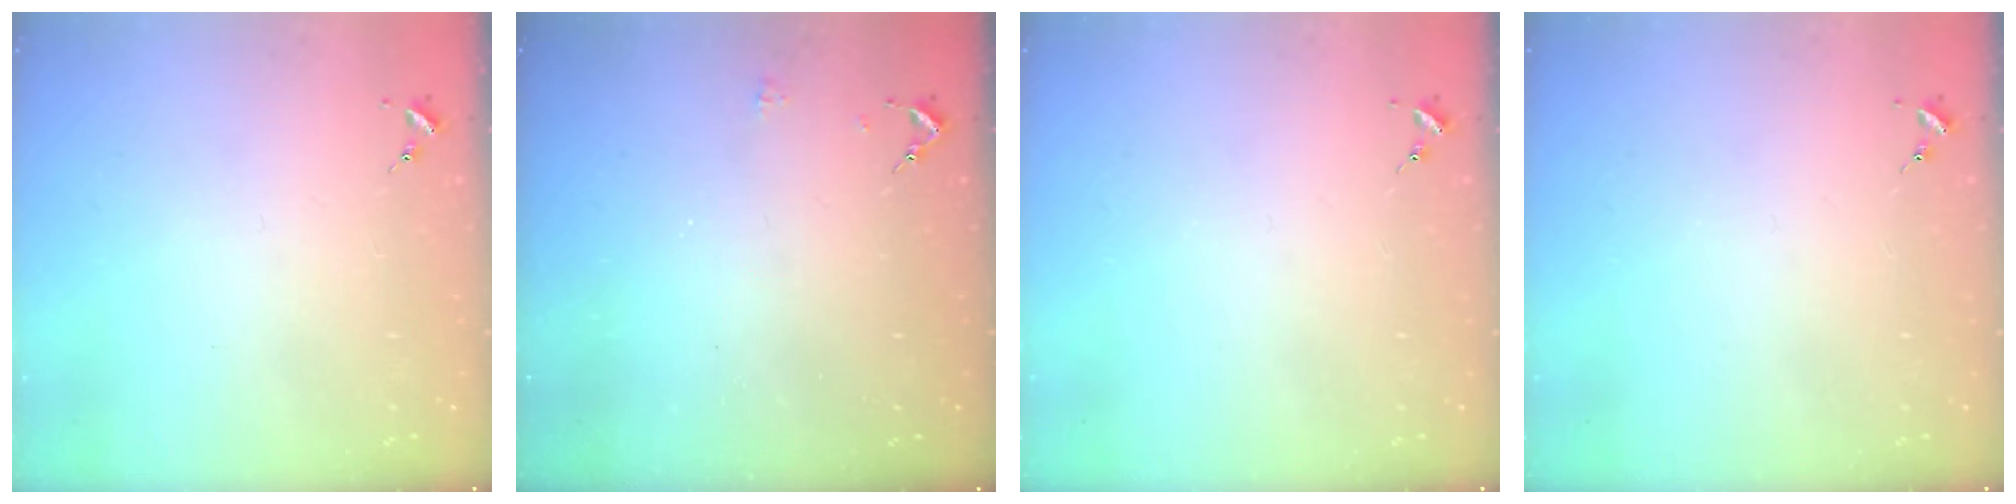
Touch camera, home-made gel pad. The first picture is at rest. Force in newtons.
{"total": 4.8, "press": 4.7, "slide": 0.6}
{"total": 0.0}
{"total": 0.0}